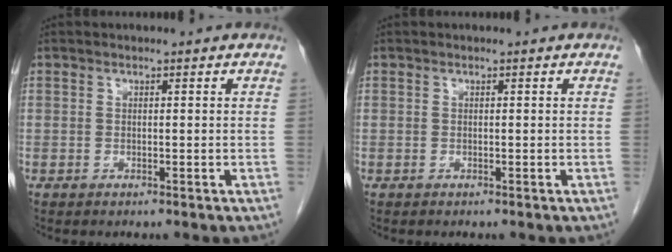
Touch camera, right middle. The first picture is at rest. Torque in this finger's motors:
{"motor_torque": [0.07, -0.24, -0.05, -0.01]}